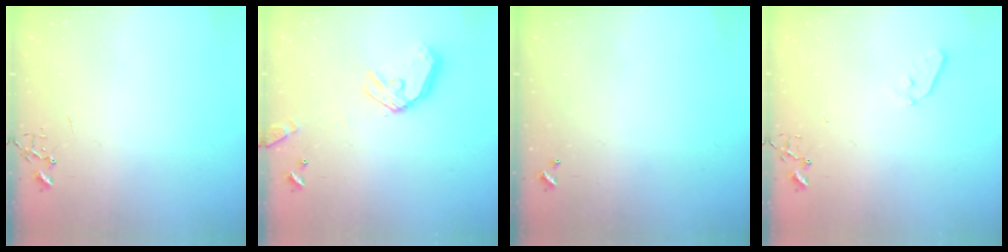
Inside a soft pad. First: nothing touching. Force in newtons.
{"total": 14.4, "press": 14.2, "slide": 2.1}
{"total": 0.0}
{"total": 5.0, "press": 5.0, "slide": 0.6}